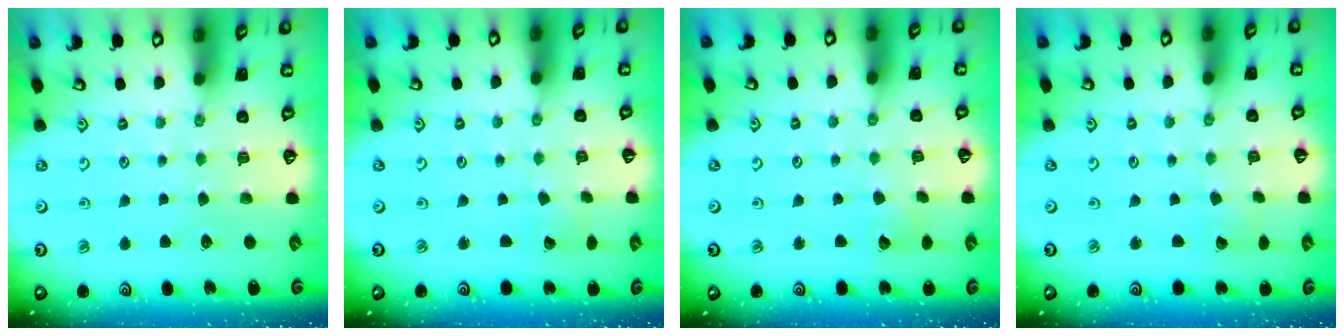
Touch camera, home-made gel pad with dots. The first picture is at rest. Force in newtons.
{"total": 1.2, "press": 1.2, "slide": 0.0}
{"total": 3.5, "press": 3.5, "slide": 0.5}
{"total": 1.2, "press": 1.2, "slide": 0.0}